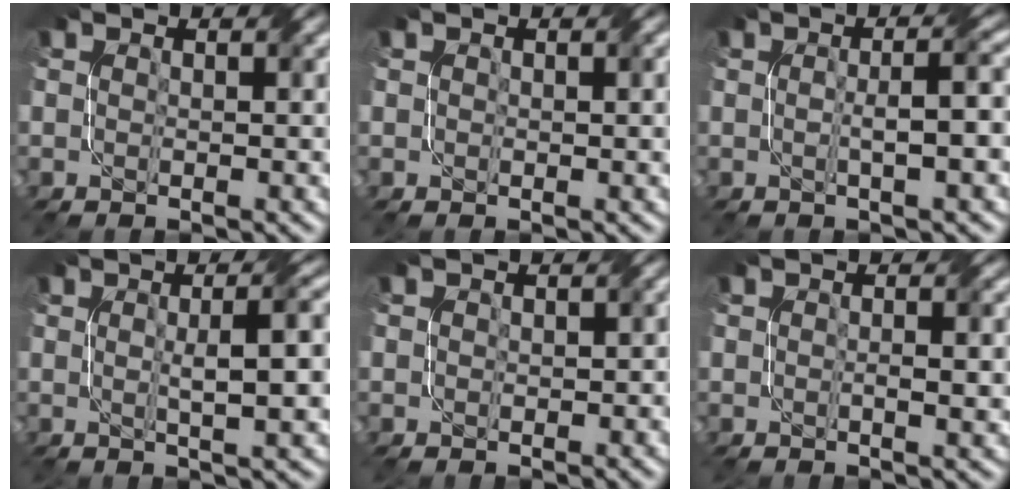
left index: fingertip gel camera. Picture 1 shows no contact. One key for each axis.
{"total": 1.1, "fx": 0.5, "fy": 0.7, "fz": 0.7, "tx": -0.009, "ty": 0.000, "tz": 0.009}
{"total": 3.6, "fx": -0.2, "fy": 0.7, "fz": 3.5, "tx": -0.054, "ty": 0.008, "tz": -0.001}
{"total": 5.2, "fx": 0.3, "fy": 1.1, "fz": 5.1, "tx": -0.069, "ty": 0.011, "tz": 0.006}
{"total": 1.1, "fx": 0.0, "fy": 1.0, "fz": 0.5, "tx": -0.003, "ty": -0.003, "tz": 0.001}
{"total": 1.8, "fx": -0.1, "fy": 0.3, "fz": 1.8, "tx": -0.029, "ty": 0.000, "tz": -0.001}